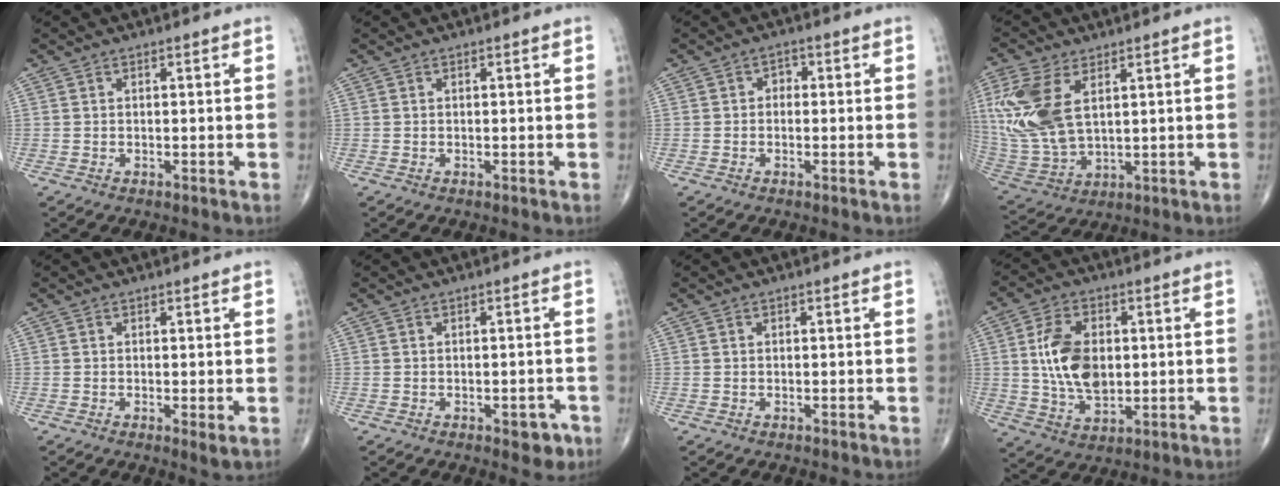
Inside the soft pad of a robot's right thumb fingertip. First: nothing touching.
{"total": 0.0}
{"total": 1.8, "force": [-0.2, 1.5, 1.0], "torque": [0.000, 0.007, -0.012]}
{"total": 15.4, "force": [4.6, 8.5, 12.0], "torque": [-0.273, -0.015, 0.103]}
{"total": 1.7, "force": [-0.1, 0.4, 1.7], "torque": [-0.026, -0.007, -0.003]}
{"total": 3.4, "force": [-1.6, 1.8, 2.4], "torque": [-0.008, 0.007, -0.017]}
{"total": 0.0}
{"total": 12.3, "force": [1.2, 7.6, 9.5], "torque": [-0.162, -0.005, 0.028]}